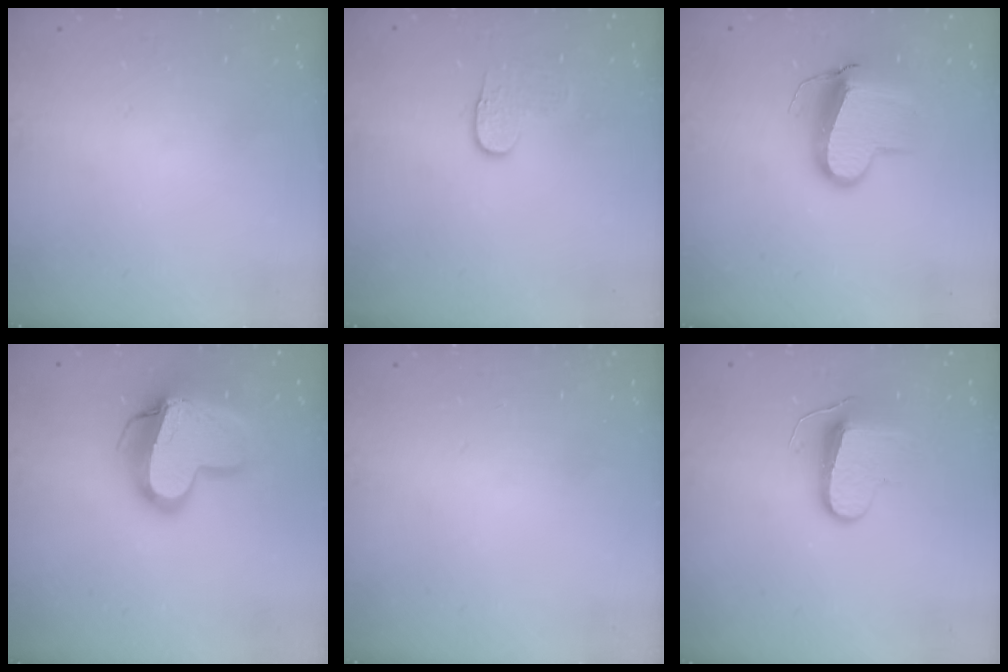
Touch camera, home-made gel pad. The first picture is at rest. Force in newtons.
{"total": 3.6, "press": 3.6, "slide": 0.4}
{"total": 12.0, "press": 11.9, "slide": 1.2}
{"total": 17.7, "press": 17.6, "slide": 1.5}
{"total": 0.0}
{"total": 9.0, "press": 9.0, "slide": 0.5}